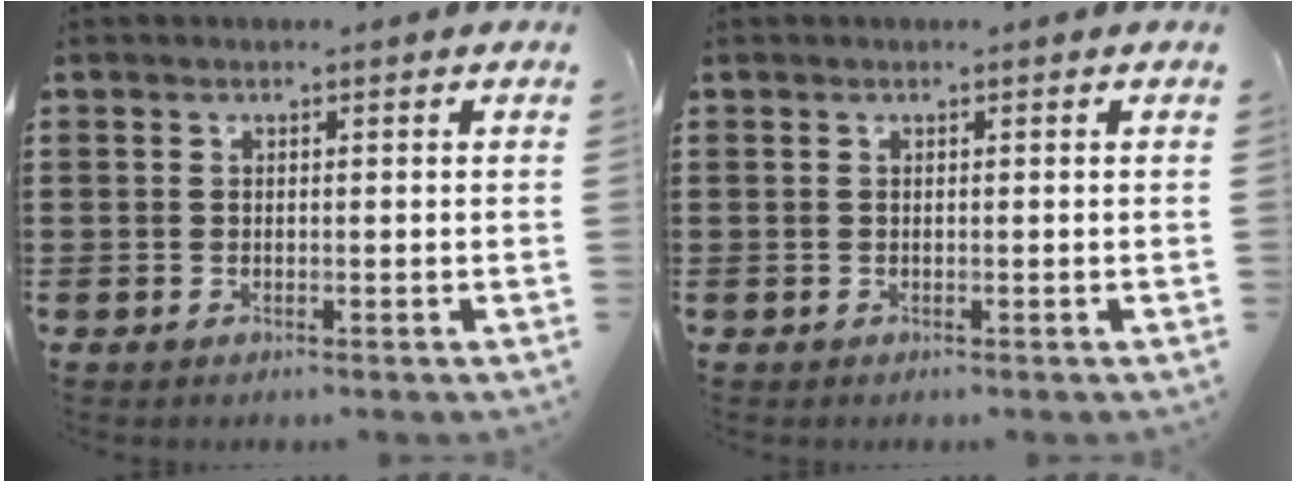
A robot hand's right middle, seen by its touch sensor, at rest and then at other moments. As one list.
[{"total": 0.0}]